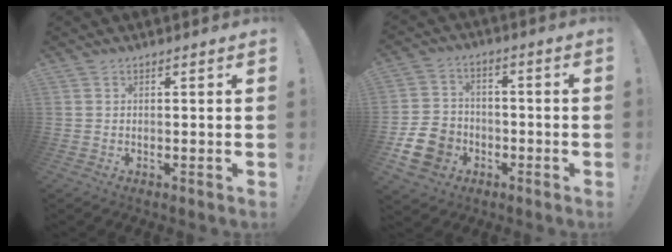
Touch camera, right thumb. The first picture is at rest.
{"total": 12.9, "force": [-4.9, 10.4, 5.7], "torque": [-0.101, 0.039, -0.084]}